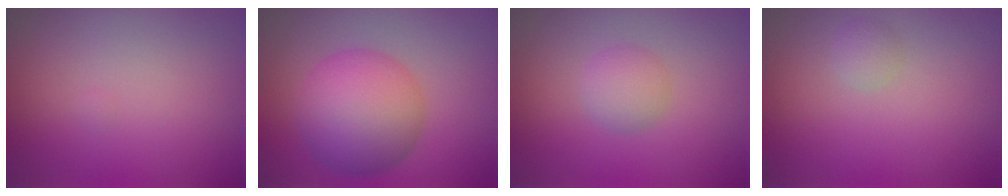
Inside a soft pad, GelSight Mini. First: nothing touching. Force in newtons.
{"total": 7.5, "press": 7.5, "slide": 0.0}
{"total": 2.0, "press": 2.0, "slide": 0.1}
{"total": 1.0, "press": 1.0, "slide": 0.1}